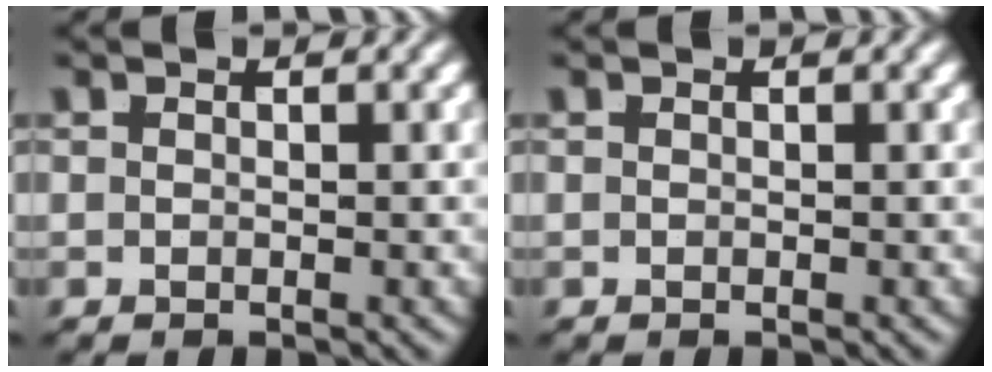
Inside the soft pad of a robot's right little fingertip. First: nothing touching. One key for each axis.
{"total": 0.0}